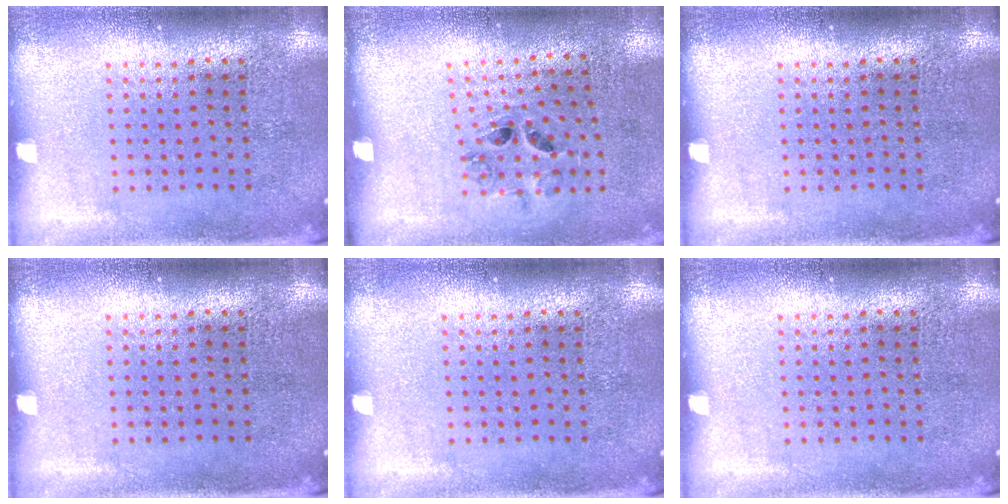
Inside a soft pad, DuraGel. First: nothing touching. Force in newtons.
{"total": 1.3, "press": 0.6, "slide": 1.1}
{"total": 0.0}
{"total": 0.0}
{"total": 0.0}
{"total": 0.0}